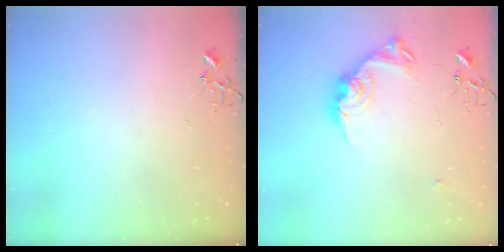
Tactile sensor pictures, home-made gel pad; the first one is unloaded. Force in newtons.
{"total": 15.6, "press": 15.6, "slide": 0.7}